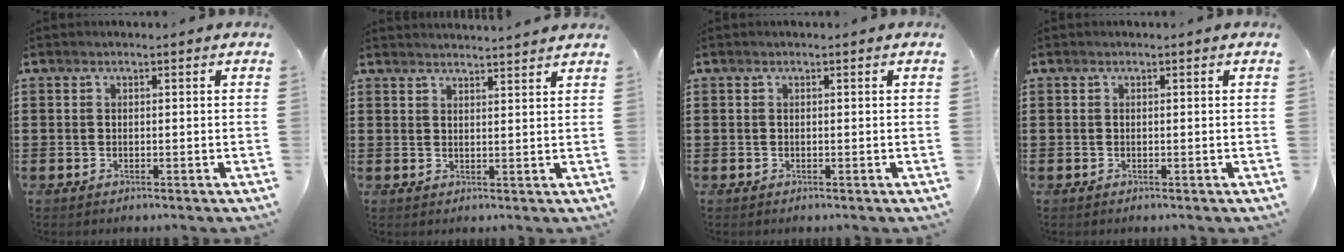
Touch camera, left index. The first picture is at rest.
{"total": 2.4, "force": [2.3, -0.5, 0.1], "torque": [-0.006, -0.008, 0.044]}
{"total": 0.0}
{"total": 0.0}